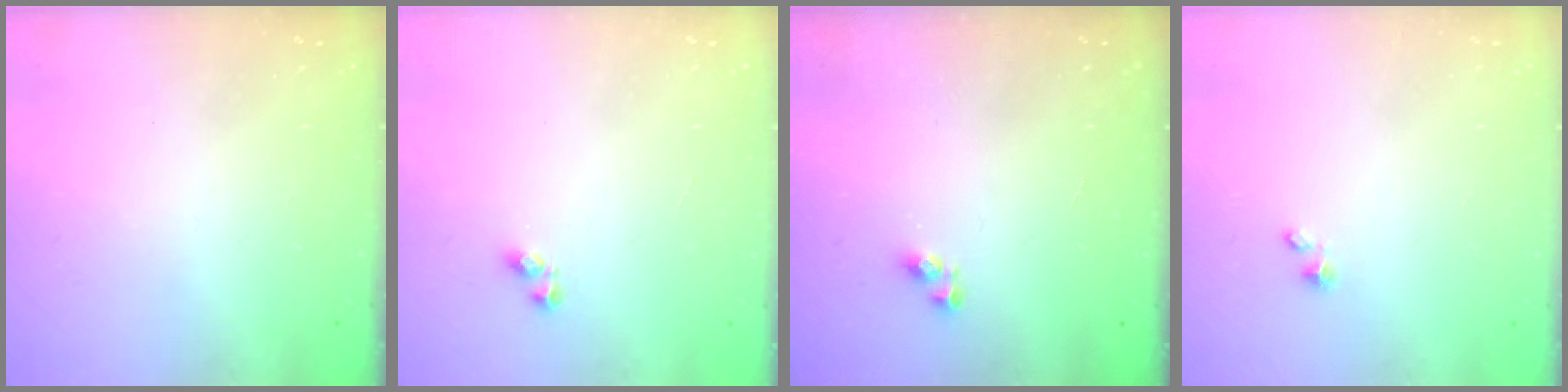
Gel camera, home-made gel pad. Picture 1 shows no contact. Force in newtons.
{"total": 2.9, "press": 2.6, "slide": 1.3}
{"total": 3.9, "press": 3.9, "slide": 0.7}
{"total": 1.5, "press": 1.5, "slide": 0.0}